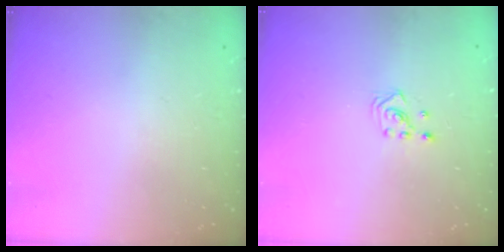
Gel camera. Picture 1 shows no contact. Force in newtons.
{"total": 2.8, "press": 2.8, "slide": 0.3}